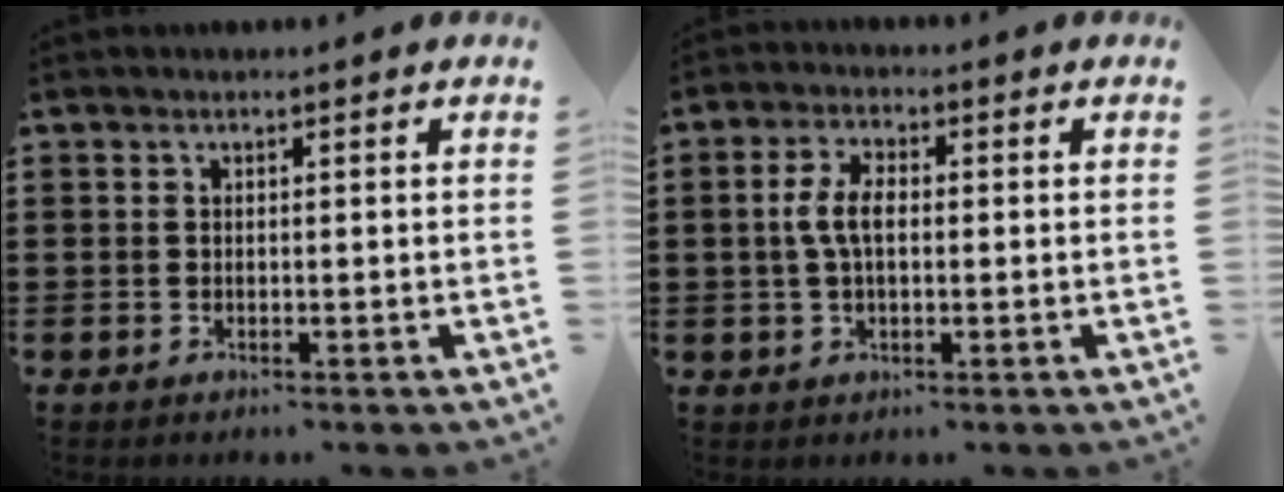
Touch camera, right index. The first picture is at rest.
{"total": 5.2, "force": [0.1, 2.5, 4.5], "torque": [-0.110, 0.000, -0.007]}